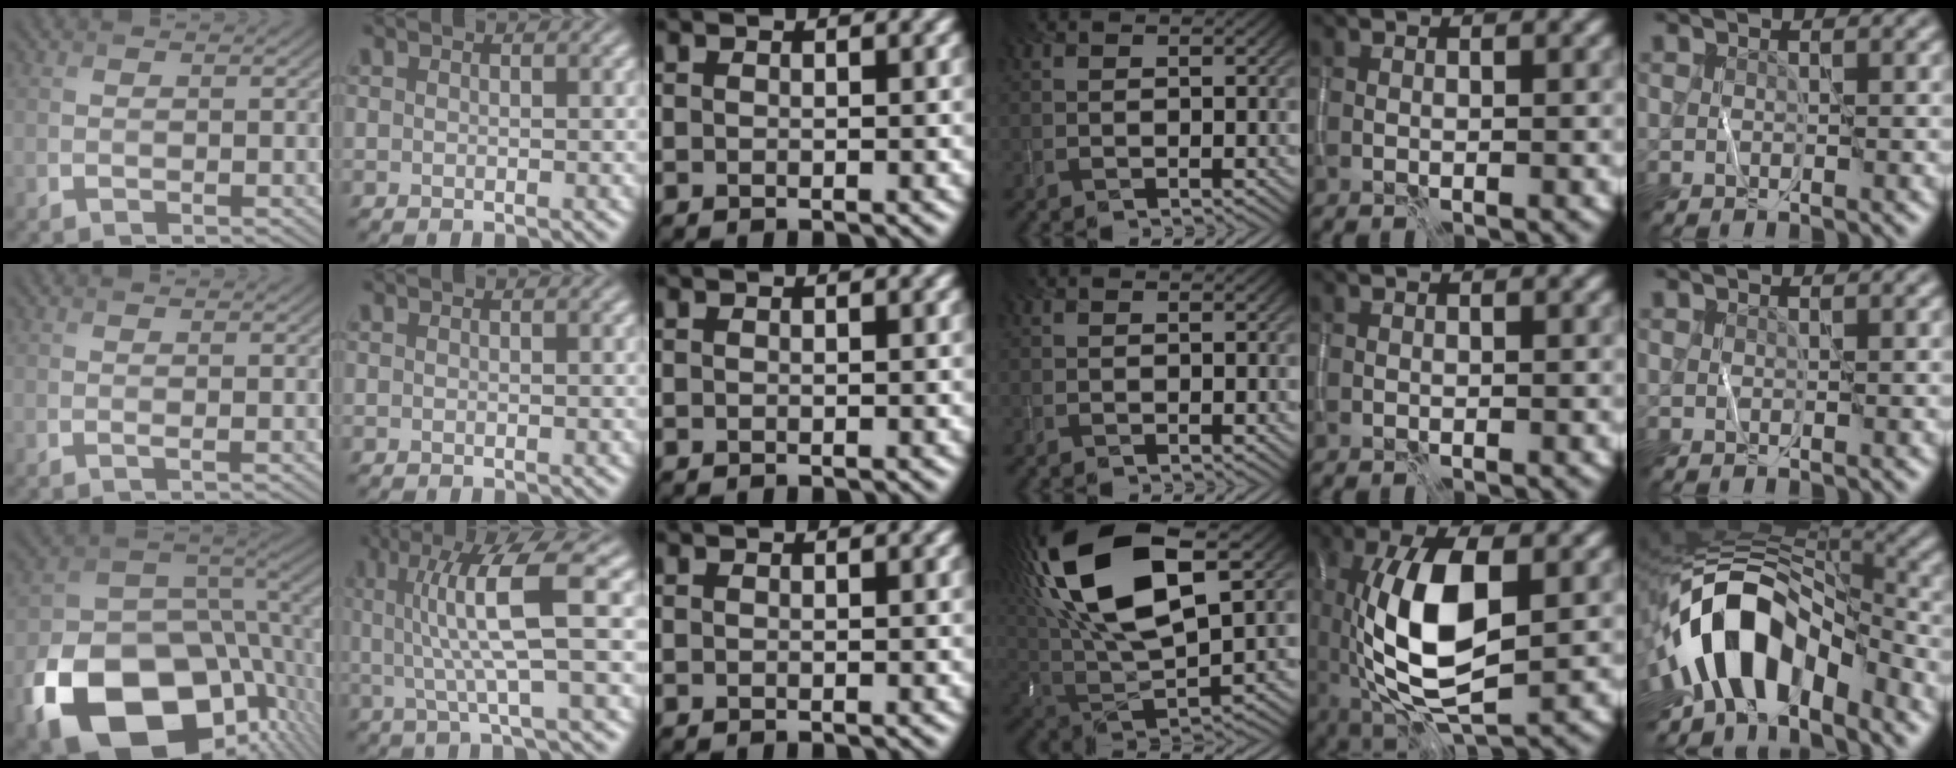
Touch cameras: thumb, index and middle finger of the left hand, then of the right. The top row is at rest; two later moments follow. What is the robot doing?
{"motion": "wipe", "object": "whiteboard"}